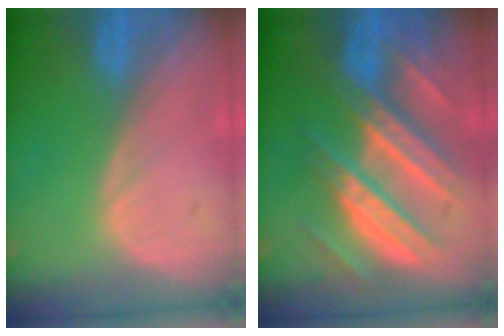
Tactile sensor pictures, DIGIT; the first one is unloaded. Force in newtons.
{"total": 11.4, "press": 11.3, "slide": 1.0}